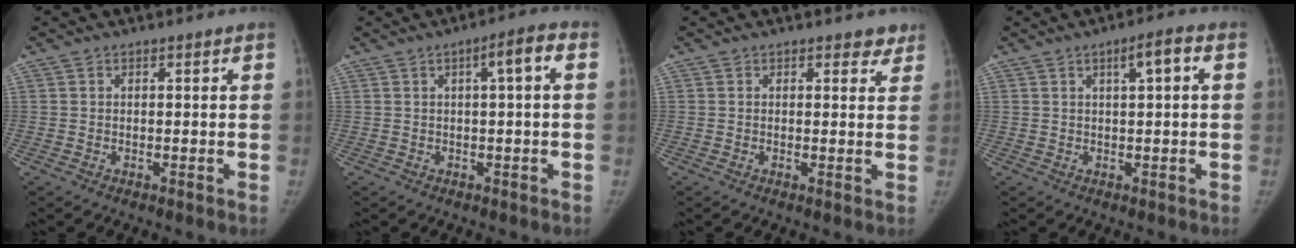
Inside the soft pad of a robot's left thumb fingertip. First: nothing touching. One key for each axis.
{"total": 4.1, "fx": 0.6, "fy": 0.5, "fz": 4.0, "tx": -0.056, "ty": 0.017, "tz": 0.004}
{"total": 2.4, "fx": 1.9, "fy": 1.4, "fz": 0.6, "tx": 0.024, "ty": -0.009, "tz": 0.016}
{"total": 4.0, "fx": 1.1, "fy": 0.8, "fz": 3.7, "tx": -0.052, "ty": 0.012, "tz": 0.015}